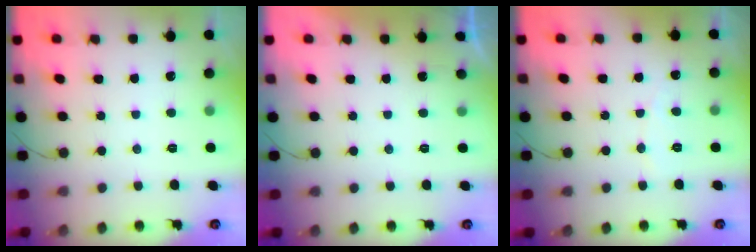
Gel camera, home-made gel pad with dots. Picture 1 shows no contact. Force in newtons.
{"total": 1.0, "press": 0.9, "slide": 0.3}
{"total": 3.1, "press": 3.1, "slide": 0.3}